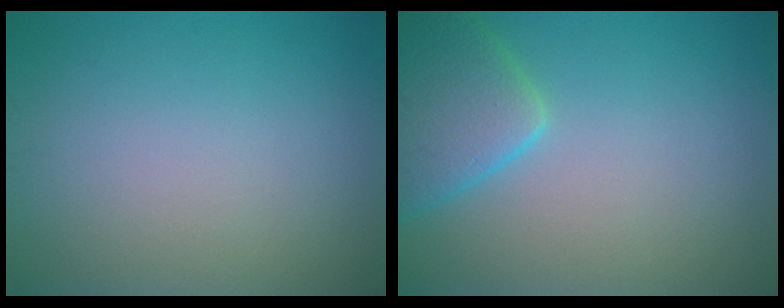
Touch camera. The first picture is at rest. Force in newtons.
{"total": 5.0, "press": 5.0, "slide": 0.4}